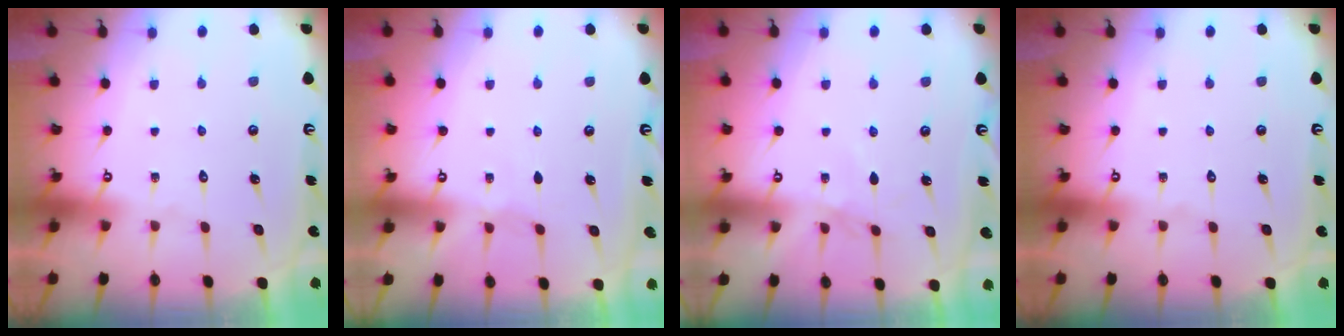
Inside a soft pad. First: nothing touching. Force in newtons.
{"total": 2.3, "press": 2.3, "slide": 0.4}
{"total": 2.1, "press": 2.0, "slide": 0.4}
{"total": 0.0}